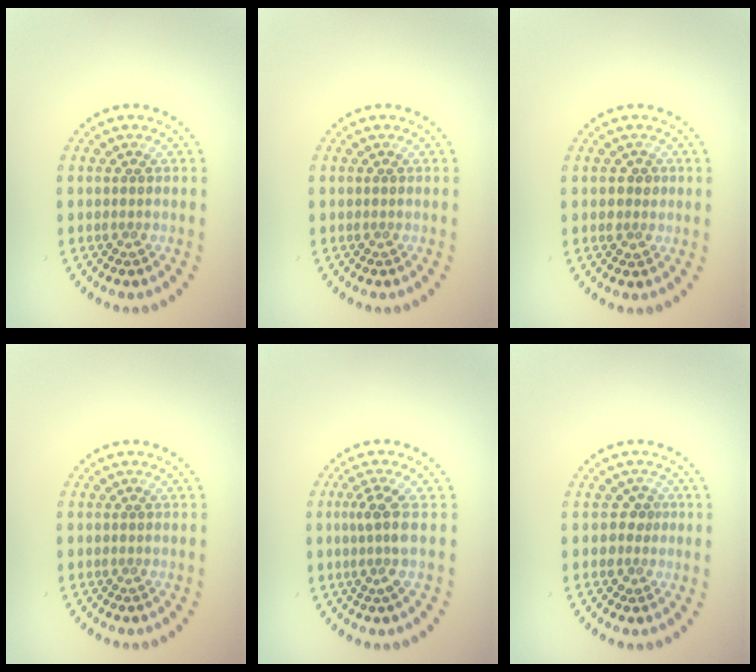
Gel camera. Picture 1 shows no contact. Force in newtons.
{"total": 0.0}
{"total": 1.4, "press": 1.3, "slide": 0.4}
{"total": 0.0}
{"total": 2.4, "press": 1.8, "slide": 1.6}
{"total": 1.3, "press": 1.1, "slide": 0.7}